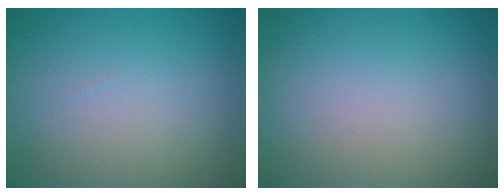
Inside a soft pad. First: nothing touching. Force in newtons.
{"total": 0.0}